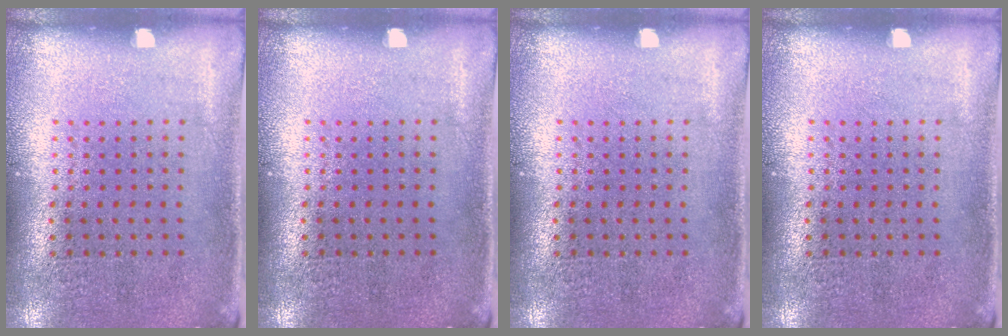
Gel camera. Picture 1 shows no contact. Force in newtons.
{"total": 0.0}
{"total": 0.0}
{"total": 0.0}